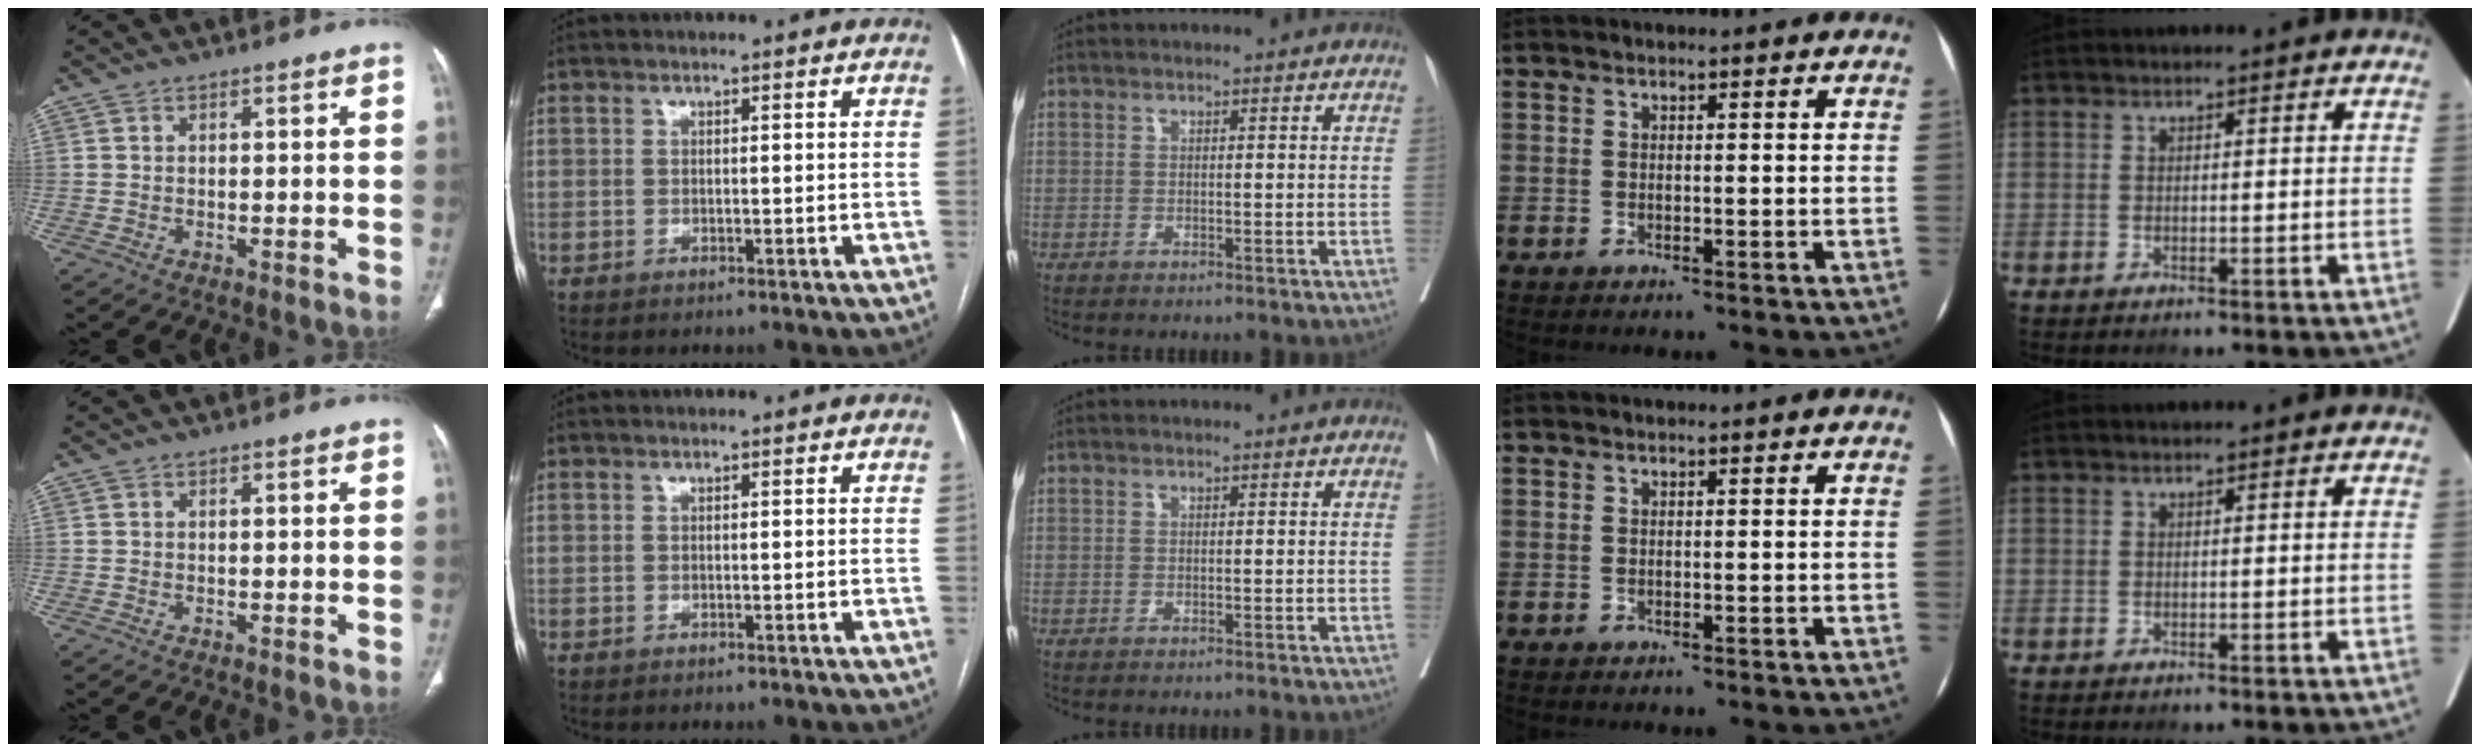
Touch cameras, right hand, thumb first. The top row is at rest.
{}